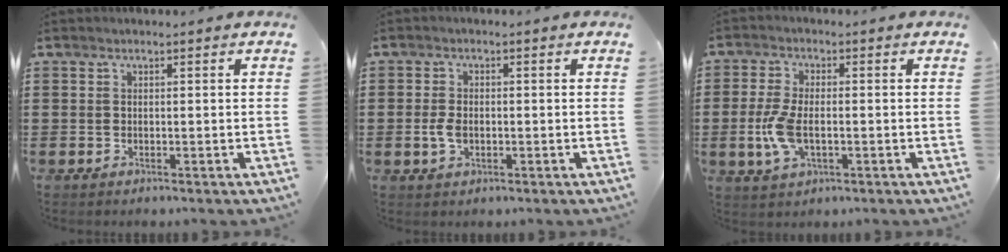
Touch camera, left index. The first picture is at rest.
{"total": 2.9, "force": [-0.4, 1.6, 2.4], "torque": [-0.061, -0.003, -0.011]}
{"total": 6.3, "force": [-1.1, 3.0, 5.4], "torque": [-0.135, -0.009, -0.027]}